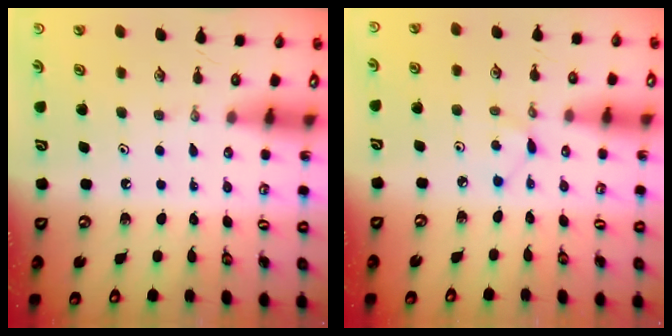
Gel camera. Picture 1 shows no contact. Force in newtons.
{"total": 3.6, "press": 3.6, "slide": 0.5}